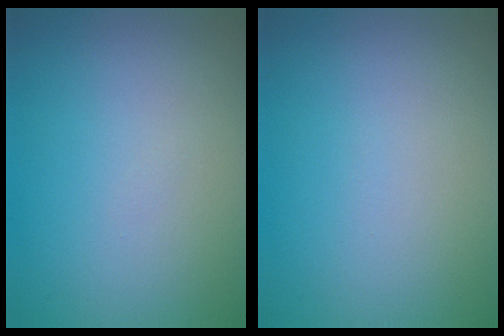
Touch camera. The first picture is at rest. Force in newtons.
{"total": 0.0}